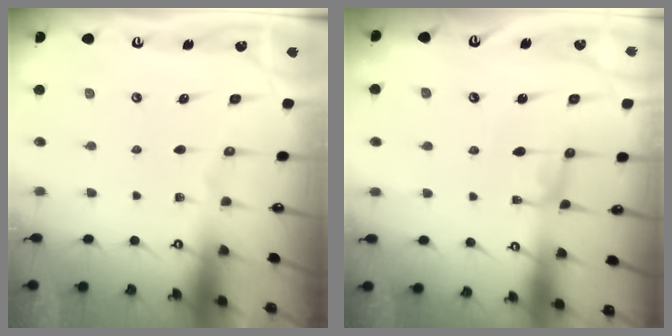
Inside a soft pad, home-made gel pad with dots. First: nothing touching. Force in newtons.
{"total": 1.9, "press": 1.9, "slide": 0.0}